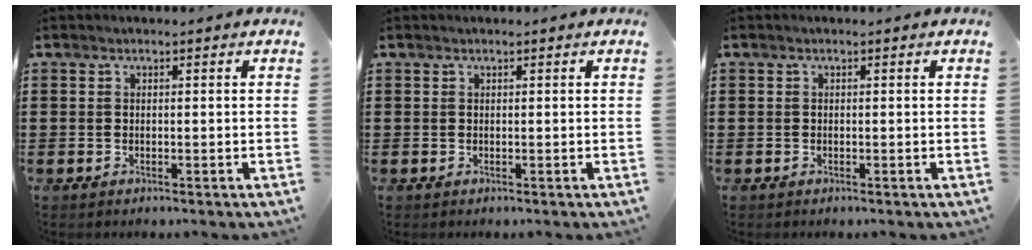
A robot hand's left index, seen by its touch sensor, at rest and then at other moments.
{"total": 0.0}
{"total": 0.0}